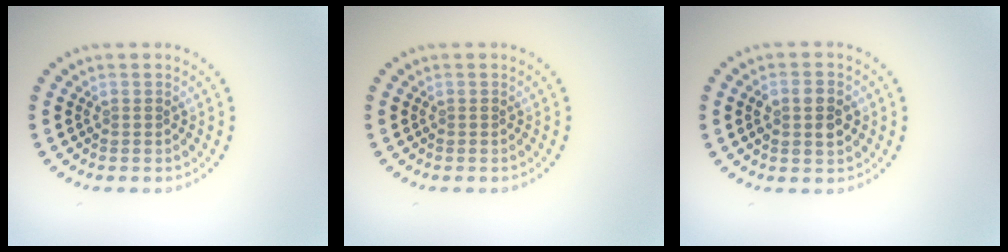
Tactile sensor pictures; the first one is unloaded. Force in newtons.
{"total": 0.0}
{"total": 2.7, "press": 2.7, "slide": 0.3}